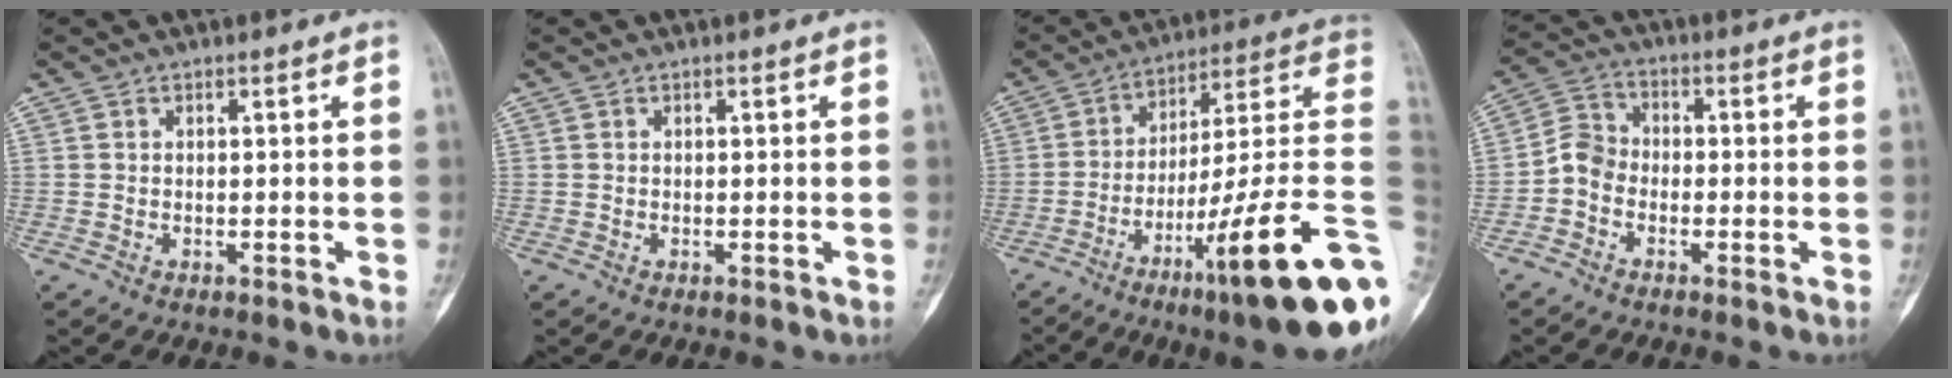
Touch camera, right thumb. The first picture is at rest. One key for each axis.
{"total": 0.0}
{"total": 26.0, "fx": -9.2, "fy": 2.8, "fz": 24.2, "tx": -0.294, "ty": 0.059, "tz": -0.137}
{"total": 5.1, "fx": -1.9, "fy": 4.0, "fz": 2.5, "tx": -0.036, "ty": 0.020, "tz": -0.054}